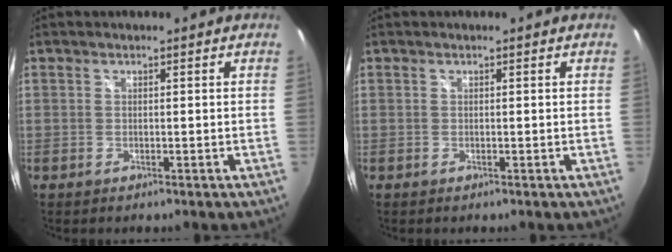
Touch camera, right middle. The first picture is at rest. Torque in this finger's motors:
{"motor_torque": [0.00, 0.00, 0.00, 0.01]}